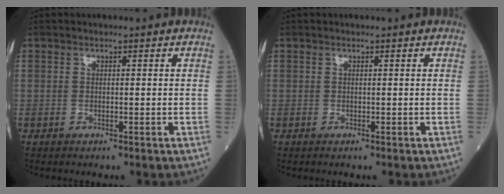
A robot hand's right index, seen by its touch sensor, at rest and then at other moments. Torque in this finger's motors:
{"motor_torque": [-0.08, 0.08, 0.06, 0.01]}